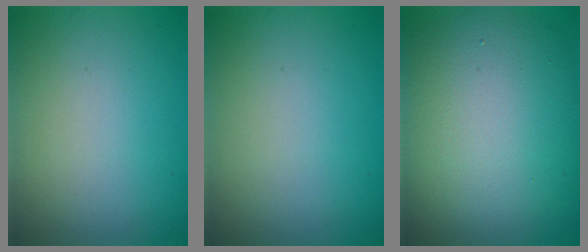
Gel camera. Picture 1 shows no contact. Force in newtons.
{"total": 0.0}
{"total": 12.9, "press": 12.9, "slide": 0.7}